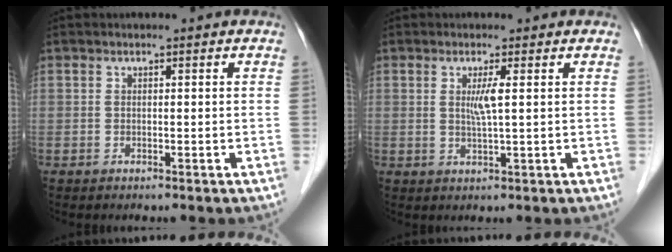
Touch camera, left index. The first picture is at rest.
{"total": 2.6, "force": [0.6, -0.4, 2.5], "torque": [-0.052, -0.003, 0.012]}